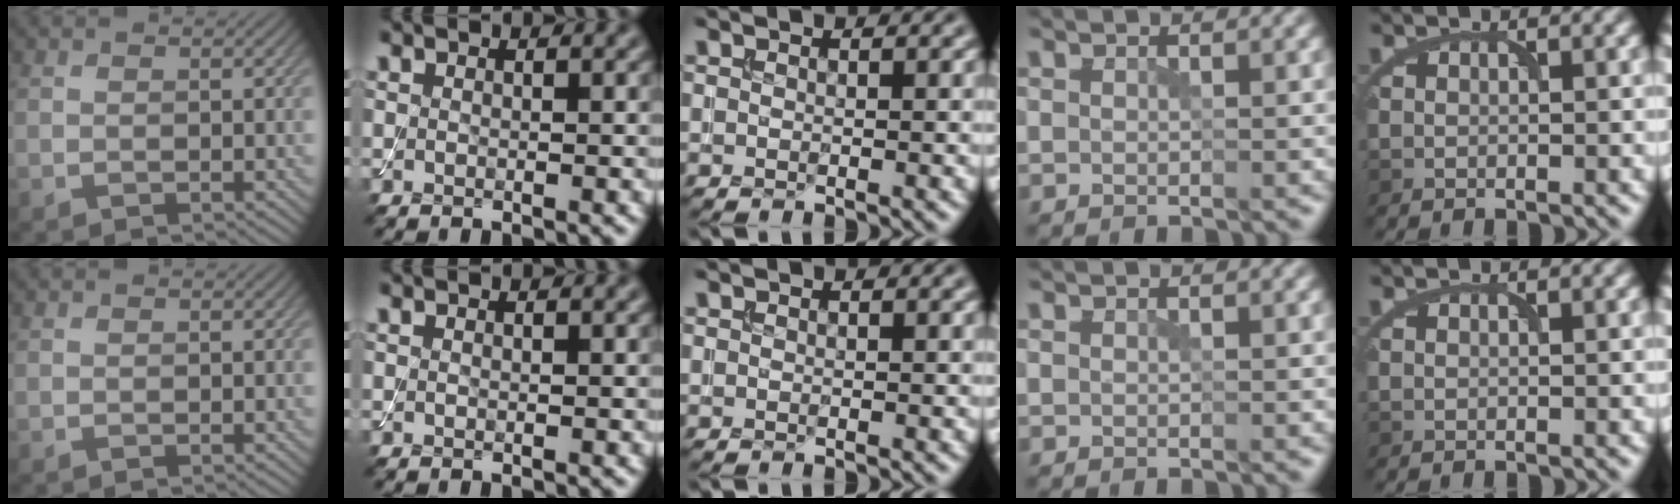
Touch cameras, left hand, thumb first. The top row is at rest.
{}